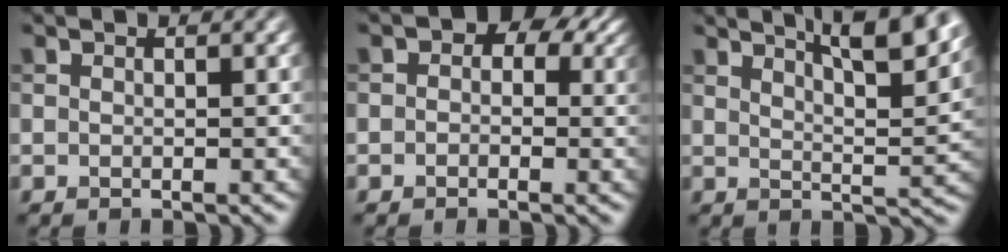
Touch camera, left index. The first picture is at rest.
{"total": 5.1, "force": [1.7, 3.7, 3.1], "torque": [-0.009, 0.012, -0.016]}
{"total": 9.7, "force": [6.7, 2.6, 6.5], "torque": [-0.052, 0.025, 0.059]}